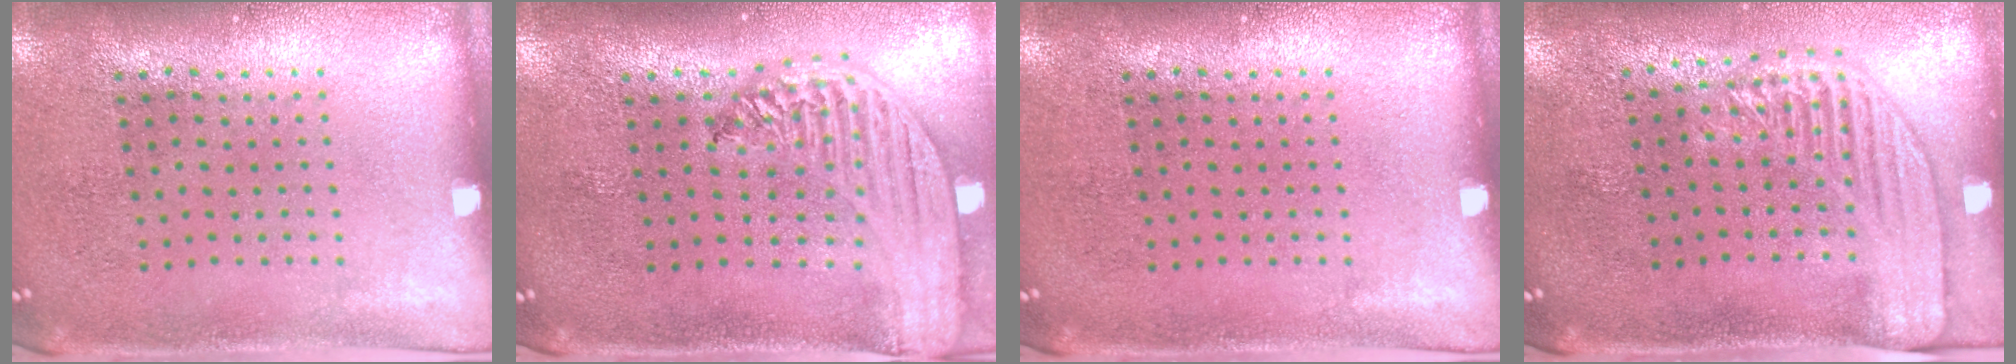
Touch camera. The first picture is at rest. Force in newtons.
{"total": 2.7, "press": 2.2, "slide": 1.5}
{"total": 0.0}
{"total": 2.2, "press": 1.9, "slide": 1.0}